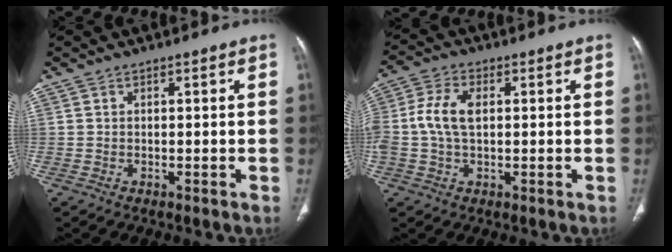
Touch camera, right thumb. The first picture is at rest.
{"total": 7.1, "force": [0.6, 4.0, 5.8], "torque": [-0.138, 0.016, 0.008]}